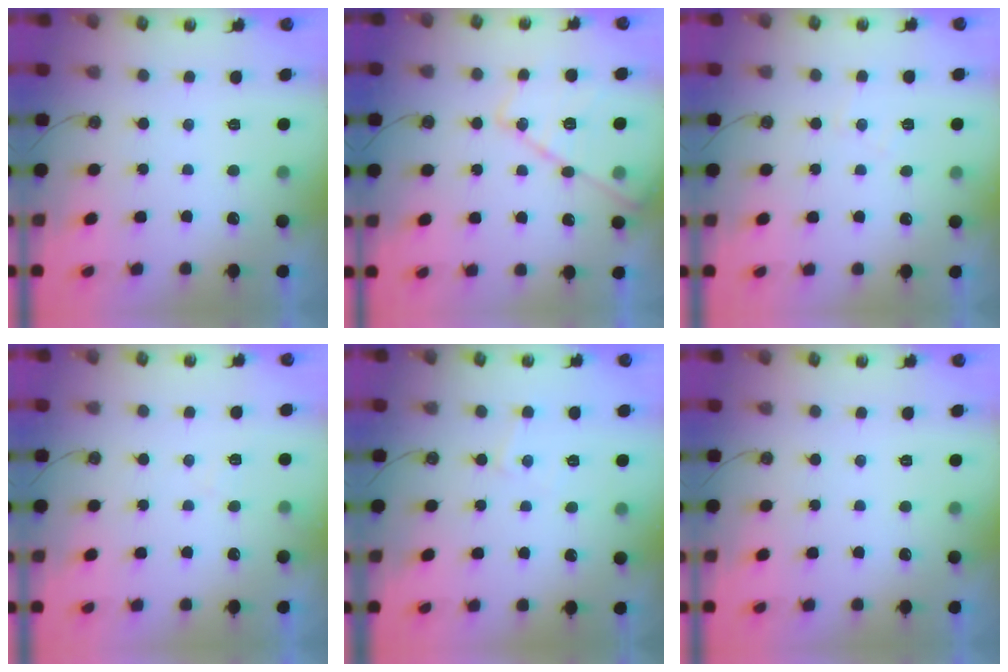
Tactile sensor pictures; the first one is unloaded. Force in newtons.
{"total": 15.7, "press": 15.7, "slide": 1.3}
{"total": 5.9, "press": 5.9, "slide": 0.8}
{"total": 4.9, "press": 4.8, "slide": 0.7}
{"total": 4.6, "press": 4.6, "slide": 0.3}
{"total": 0.0}